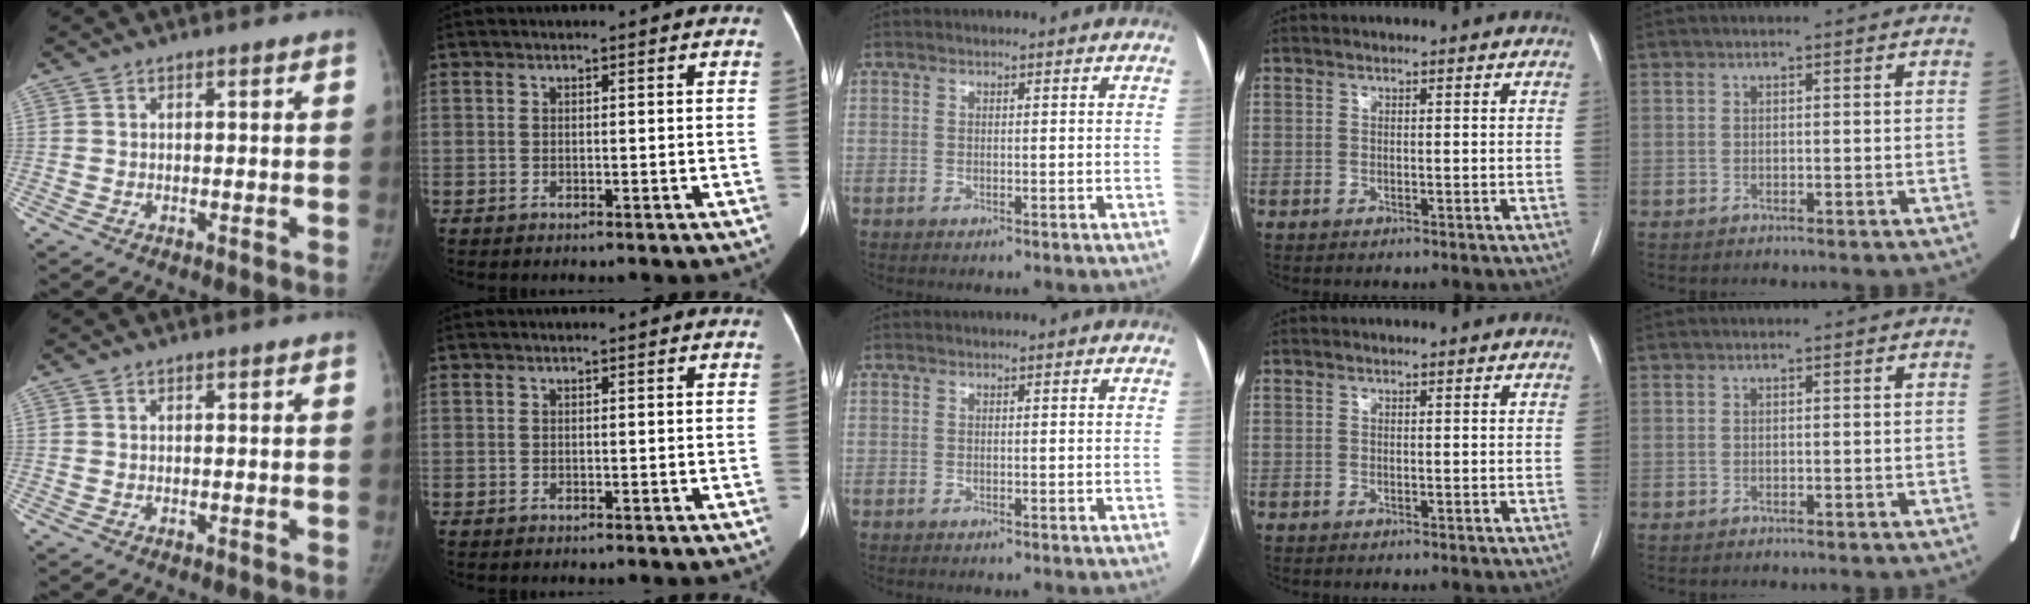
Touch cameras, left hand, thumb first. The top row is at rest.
{}